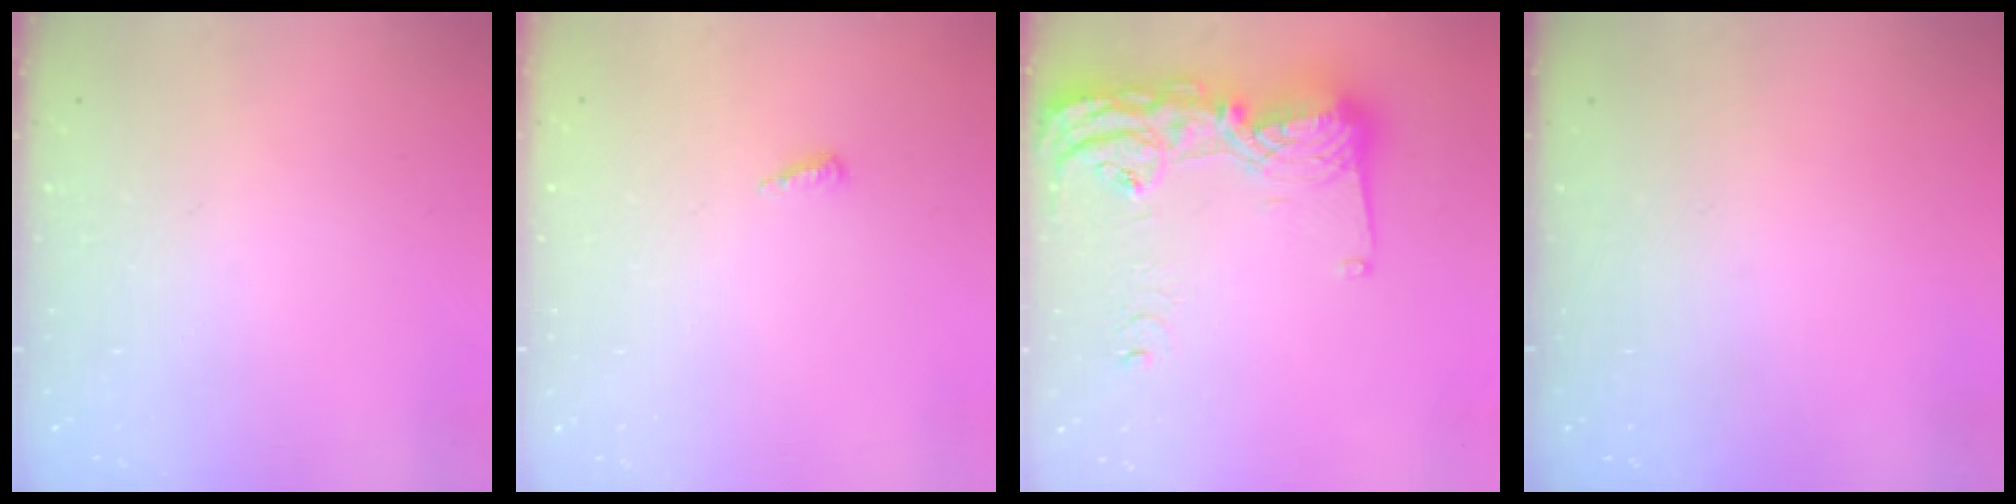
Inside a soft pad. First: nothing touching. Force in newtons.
{"total": 4.1, "press": 4.1, "slide": 0.4}
{"total": 20.3, "press": 20.2, "slide": 2.3}
{"total": 0.0}